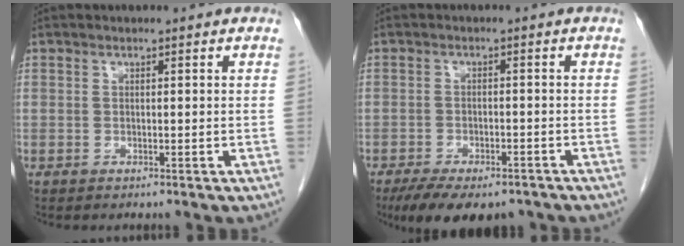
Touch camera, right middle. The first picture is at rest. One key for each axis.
{"total": 12.1, "fx": -9.2, "fy": 4.9, "fz": 6.1, "tx": -0.101, "ty": -0.008, "tz": -0.128}